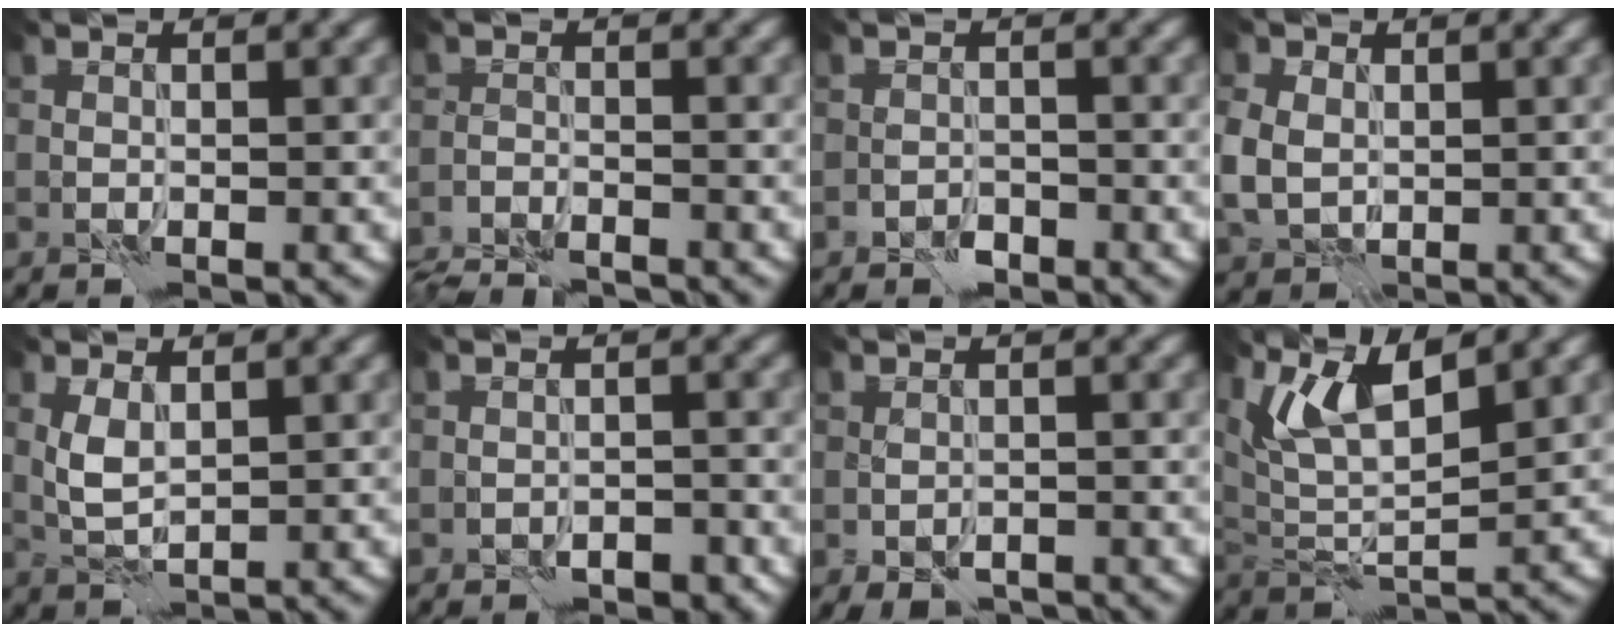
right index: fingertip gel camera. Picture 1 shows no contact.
{"total": 6.4, "force": [-6.1, 1.4, 1.3], "torque": [-0.023, -0.015, -0.099]}
{"total": 1.1, "force": [-0.9, 0.7, 0.2], "torque": [0.000, 0.003, -0.018]}
{"total": 3.8, "force": [0.2, 3.1, 2.1], "torque": [-0.059, -0.007, 0.009]}
{"total": 2.2, "force": [0.9, 1.1, 1.7], "torque": [-0.043, 0.000, 0.021]}
{"total": 1.5, "force": [-1.1, 0.8, 0.5], "torque": [-0.006, 0.005, -0.015]}
{"total": 2.2, "force": [-1.4, 1.3, 1.0], "torque": [-0.020, -0.011, -0.021]}
{"total": 5.8, "force": [3.8, 1.6, 4.1], "torque": [-0.089, -0.005, 0.076]}